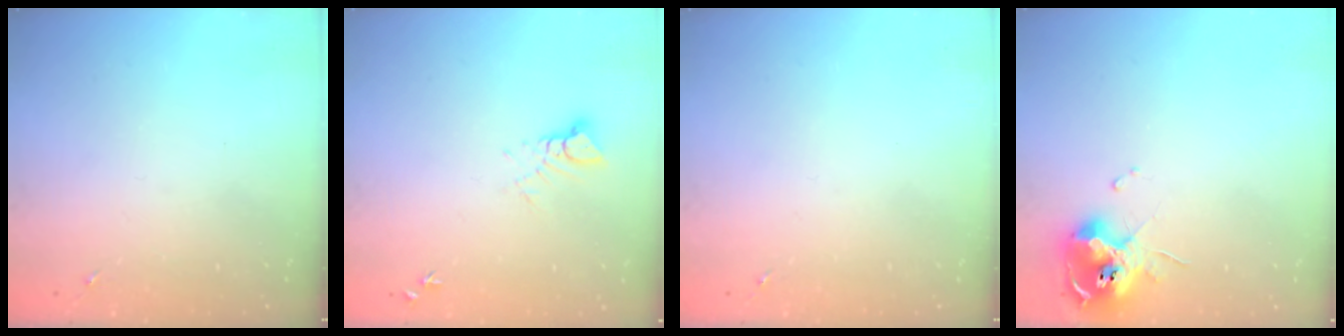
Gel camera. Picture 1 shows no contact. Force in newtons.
{"total": 4.1, "press": 4.1, "slide": 0.2}
{"total": 0.0}
{"total": 11.5, "press": 11.4, "slide": 1.8}